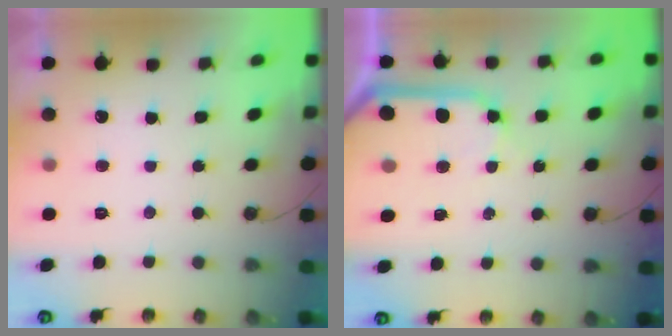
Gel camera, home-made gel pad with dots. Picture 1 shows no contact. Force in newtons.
{"total": 10.2, "press": 10.1, "slide": 1.2}